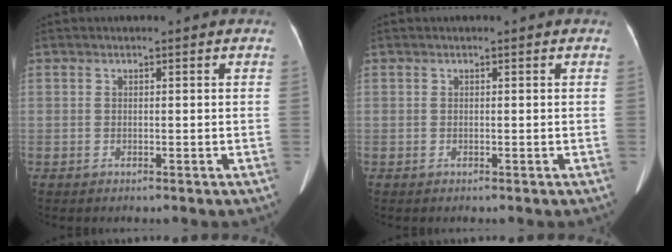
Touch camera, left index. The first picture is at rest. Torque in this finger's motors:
{"motor_torque": [0.13, -0.01, 0.01, 0.01]}